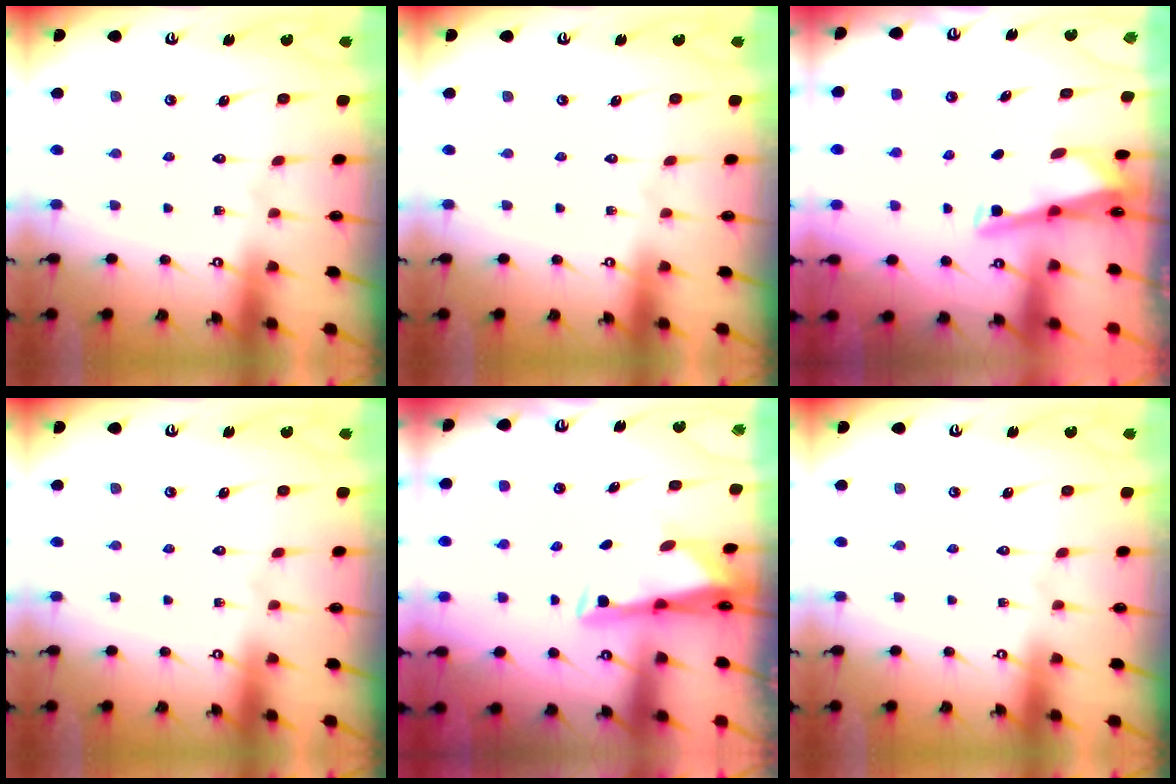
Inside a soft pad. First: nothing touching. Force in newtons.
{"total": 0.0}
{"total": 3.0, "press": 3.0, "slide": 0.3}
{"total": 0.0}
{"total": 3.0, "press": 2.9, "slide": 0.9}
{"total": 0.0}